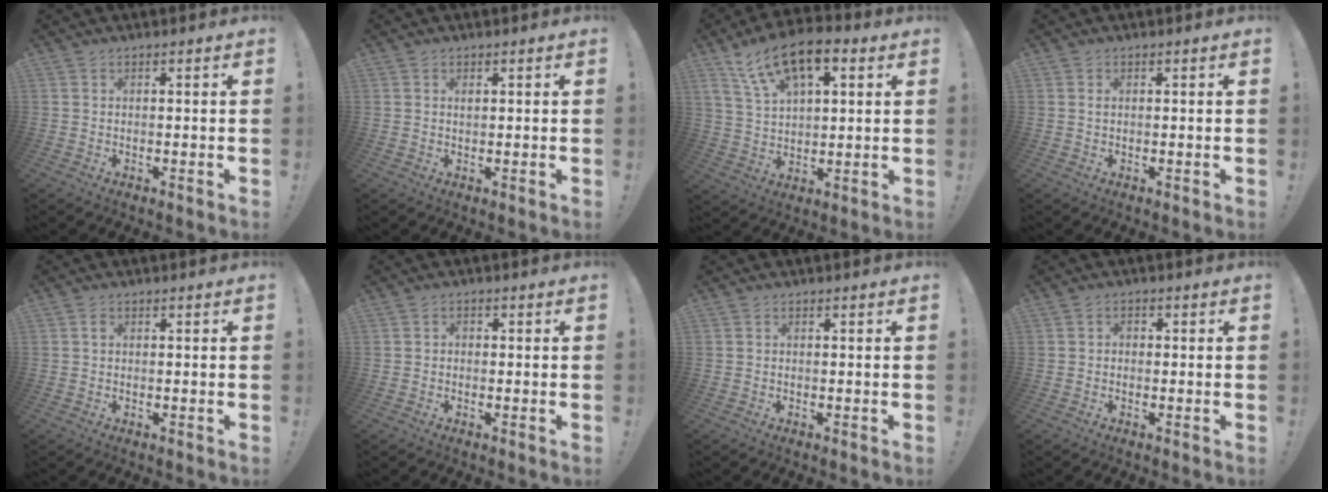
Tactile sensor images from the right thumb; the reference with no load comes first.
{"total": 0.7, "force": [0.3, 0.4, 0.5], "torque": [-0.004, -0.001, 0.004]}
{"total": 14.4, "force": [7.7, 7.2, 9.9], "torque": [-0.169, -0.028, 0.141]}
{"total": 0.0}
{"total": 0.7, "force": [0.2, 0.3, 0.5], "torque": [-0.005, 0.001, 0.002]}
{"total": 1.5, "force": [-0.9, 1.0, 0.6], "torque": [-0.013, 0.007, -0.016]}
{"total": 0.0}
{"total": 1.7, "force": [-1.0, 1.1, 0.8], "torque": [-0.016, 0.009, -0.017]}